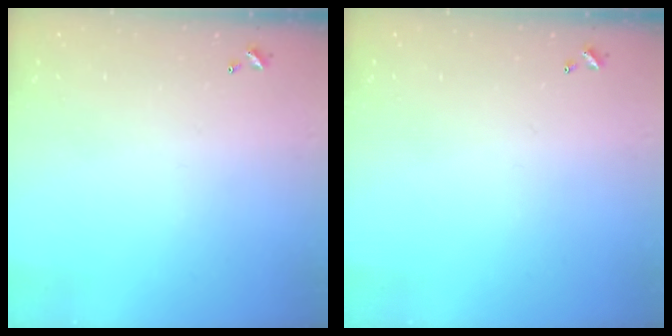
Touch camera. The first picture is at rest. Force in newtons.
{"total": 0.0}